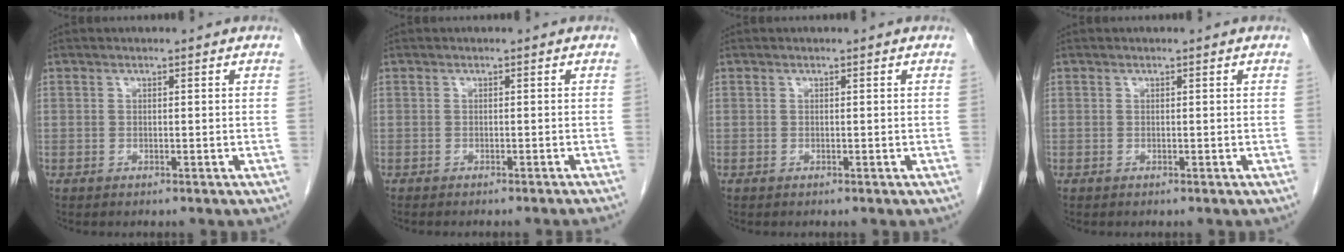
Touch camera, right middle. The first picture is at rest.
{"total": 3.2, "force": [-2.9, -0.6, 1.3], "torque": [-0.012, 0.002, -0.033]}
{"total": 0.0}
{"total": 0.0}